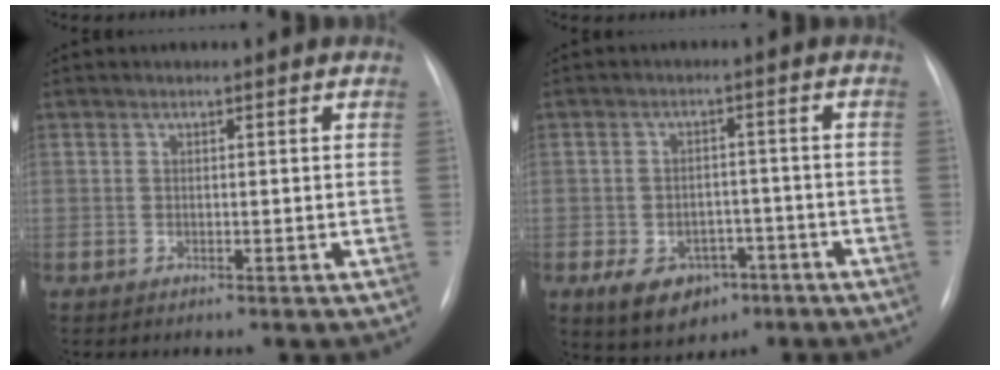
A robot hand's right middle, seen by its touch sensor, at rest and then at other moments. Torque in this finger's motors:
{"motor_torque": [0.79, -0.58, 0.10, 0.07]}